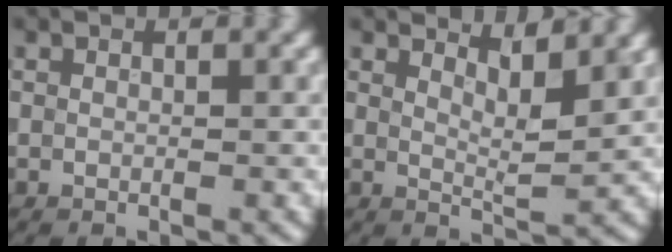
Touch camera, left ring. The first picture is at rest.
{"total": 3.4, "force": [2.8, 0.6, 1.8], "torque": [-0.028, -0.005, 0.044]}